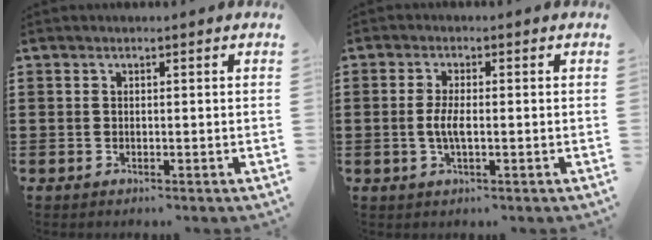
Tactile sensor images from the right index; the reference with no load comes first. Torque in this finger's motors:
{"motor_torque": [0.76, -0.66, 0.56, 0.14]}